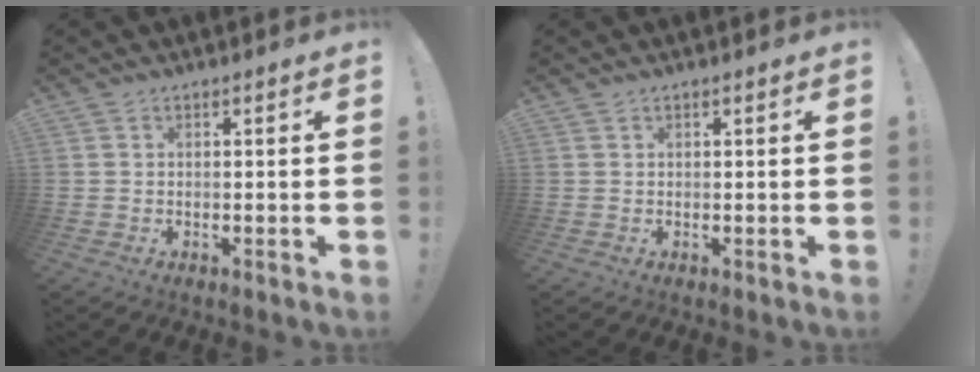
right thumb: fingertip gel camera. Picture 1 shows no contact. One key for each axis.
{"total": 0.6, "fx": 0.6, "fy": 0.1, "fz": 0.1, "tx": 0.006, "ty": -0.004, "tz": 0.010}